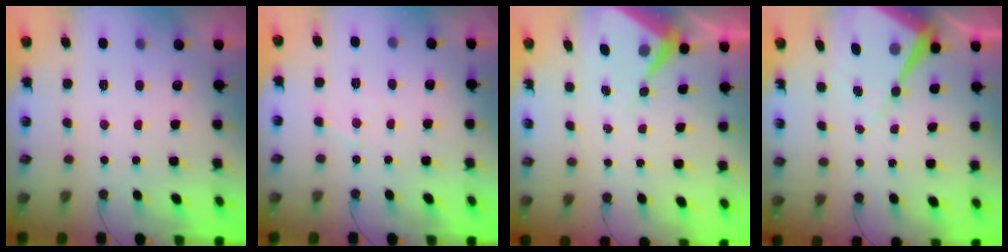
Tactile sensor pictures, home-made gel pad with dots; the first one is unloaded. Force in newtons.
{"total": 4.9, "press": 4.8, "slide": 0.7}
{"total": 5.4, "press": 5.4, "slide": 0.6}
{"total": 9.6, "press": 9.6, "slide": 1.0}